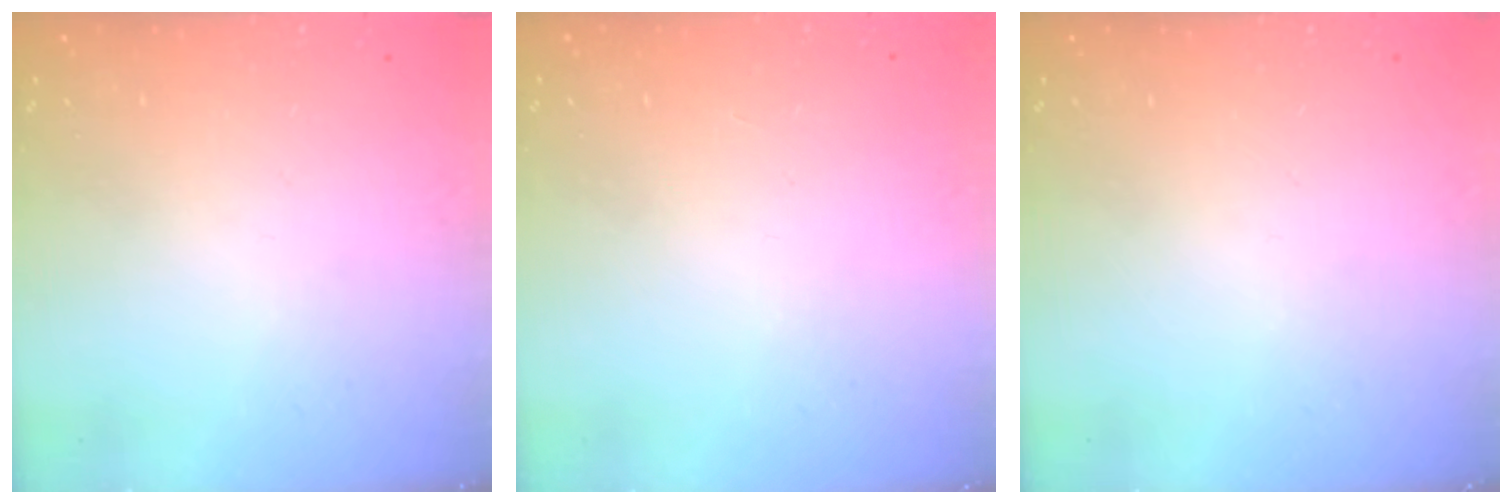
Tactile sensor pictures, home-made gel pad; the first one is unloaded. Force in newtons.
{"total": 2.2, "press": 2.2, "slide": 0.1}
{"total": 0.0}